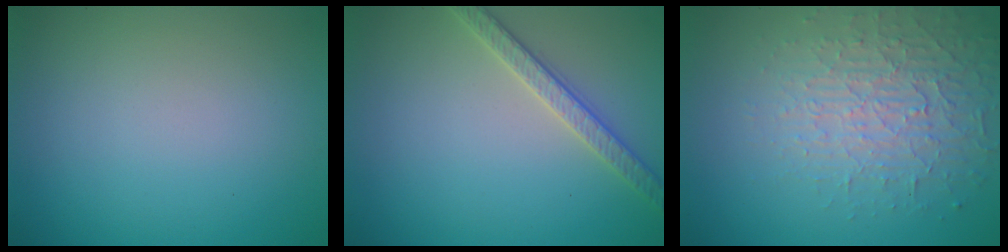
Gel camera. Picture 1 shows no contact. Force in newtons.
{"total": 2.6, "press": 2.5, "slide": 0.5}
{"total": 4.0, "press": 3.7, "slide": 1.4}